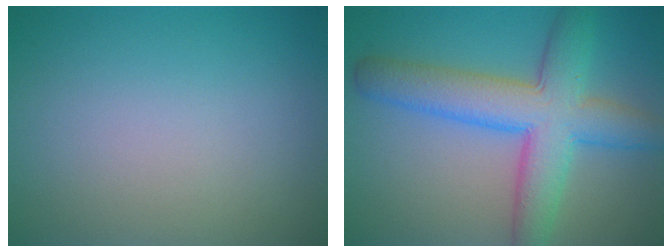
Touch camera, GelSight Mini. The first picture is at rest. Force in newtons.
{"total": 7.9, "press": 7.9, "slide": 0.2}